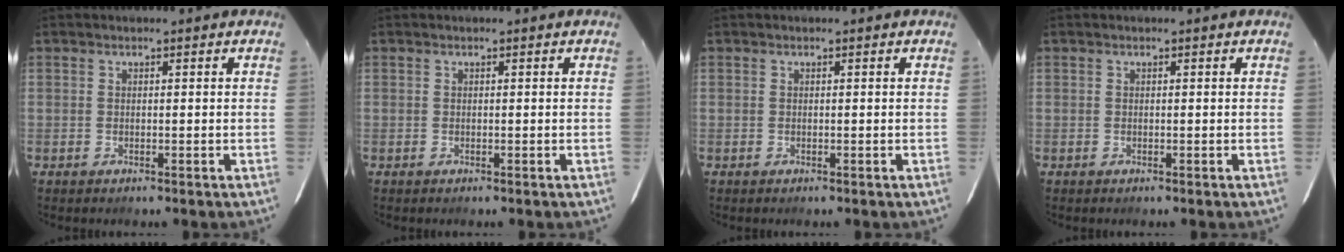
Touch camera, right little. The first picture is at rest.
{"total": 0.0}
{"total": 0.0}
{"total": 0.0}